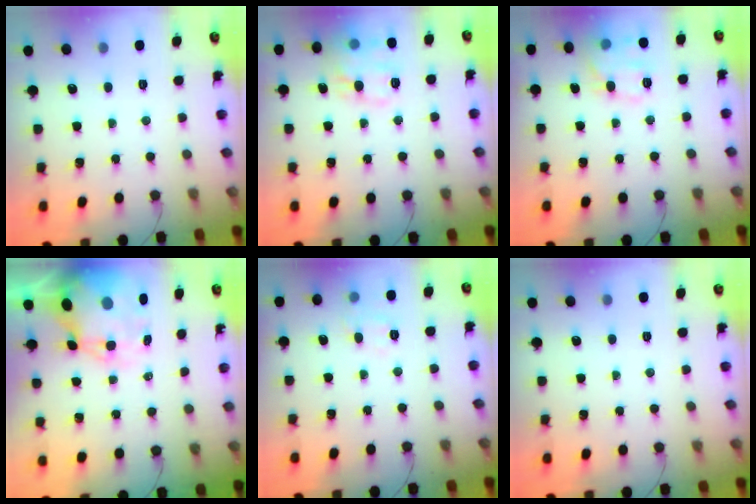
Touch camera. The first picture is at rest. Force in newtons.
{"total": 13.9, "press": 13.8, "slide": 1.0}
{"total": 12.3, "press": 12.3, "slide": 0.2}
{"total": 11.4, "press": 11.1, "slide": 2.7}
{"total": 7.3, "press": 7.2, "slide": 1.1}
{"total": 0.0}